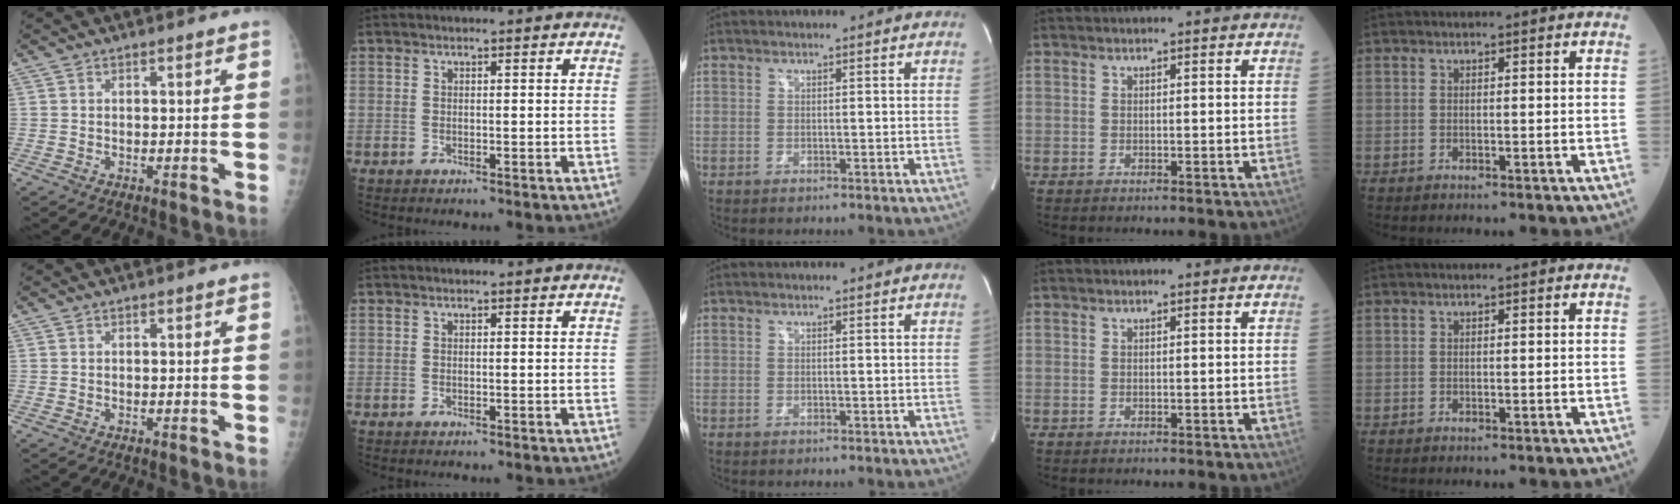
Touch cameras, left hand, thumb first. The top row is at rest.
{}